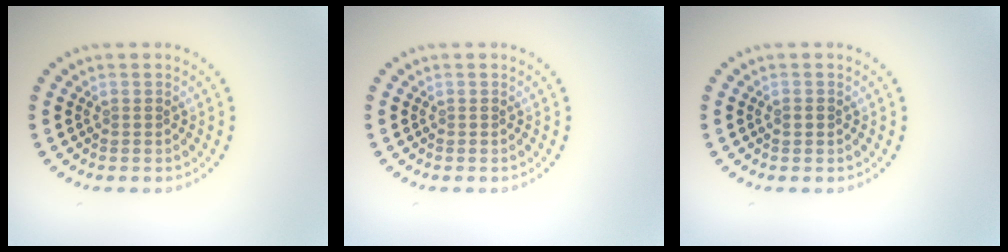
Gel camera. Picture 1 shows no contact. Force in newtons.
{"total": 0.0}
{"total": 1.0, "press": 1.0, "slide": 0.0}